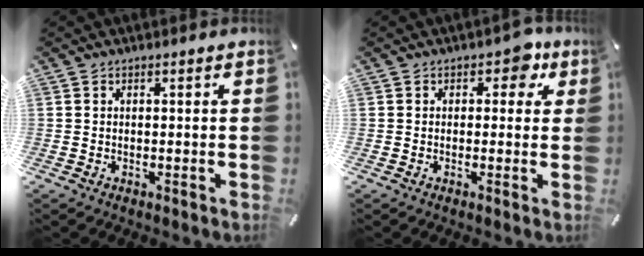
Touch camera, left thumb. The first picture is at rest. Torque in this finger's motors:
{"motor_torque": [0.47, 0.55, 0.34, -0.42, -0.01]}